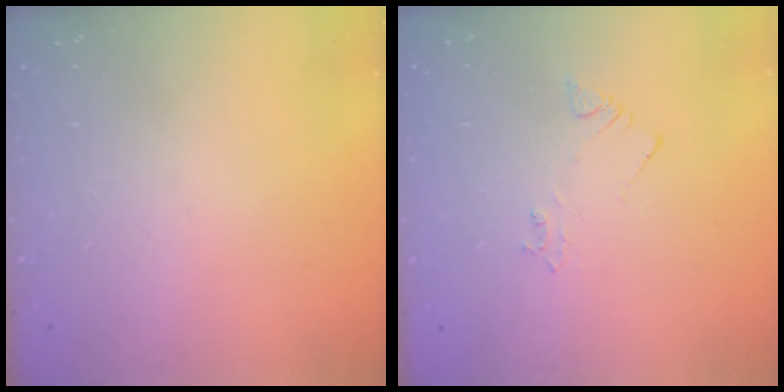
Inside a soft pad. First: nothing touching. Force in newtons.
{"total": 1.9, "press": 1.9, "slide": 0.3}